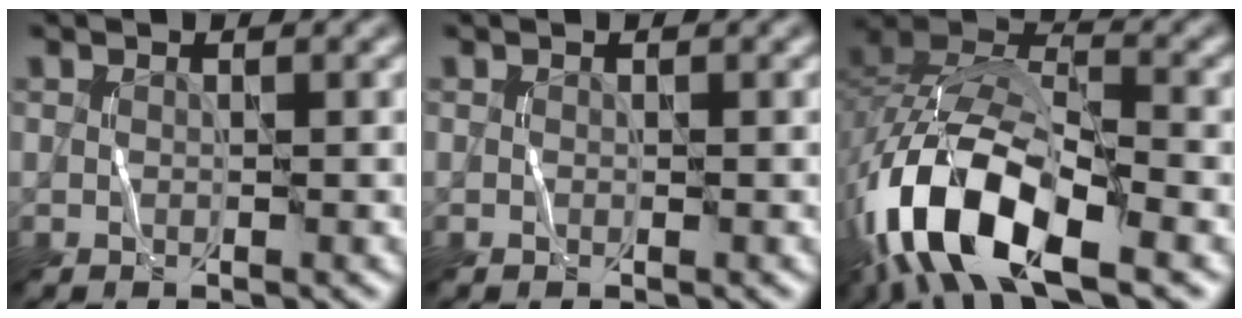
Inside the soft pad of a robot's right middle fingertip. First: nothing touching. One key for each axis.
{"total": 0.0}
{"total": 12.6, "fx": -6.2, "fy": 5.6, "fz": 9.5, "tx": -0.188, "ty": 0.001, "tz": -0.123}